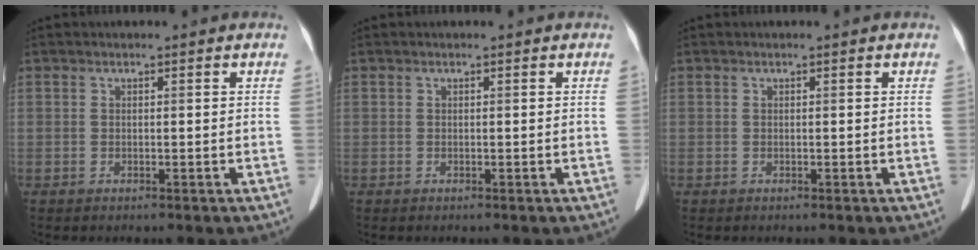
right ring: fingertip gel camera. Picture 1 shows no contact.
{"total": 0.0}
{"total": 0.0}